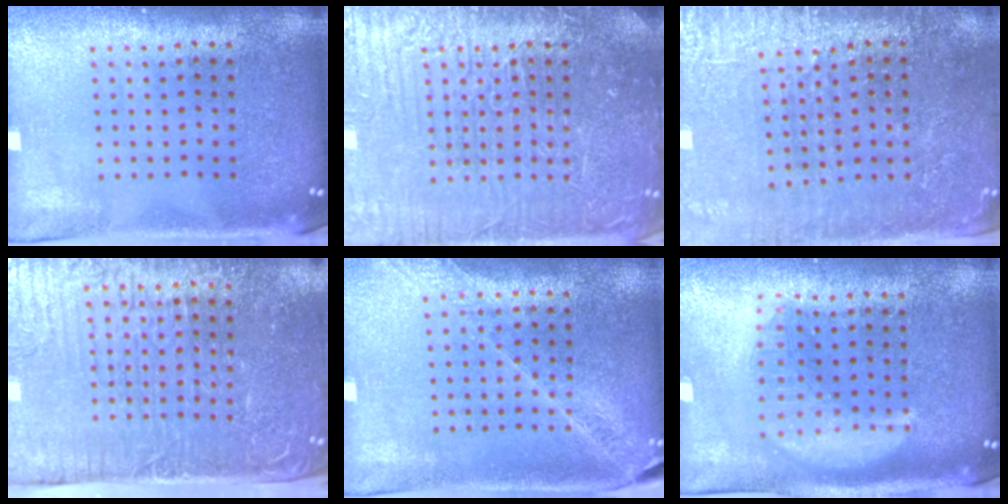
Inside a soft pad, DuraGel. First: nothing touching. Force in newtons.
{"total": 7.8, "press": 7.7, "slide": 1.0}
{"total": 3.0, "press": 2.8, "slide": 0.8}
{"total": 5.1, "press": 4.4, "slide": 2.6}
{"total": 1.6, "press": 1.5, "slide": 0.4}
{"total": 2.9, "press": 2.9, "slide": 0.3}